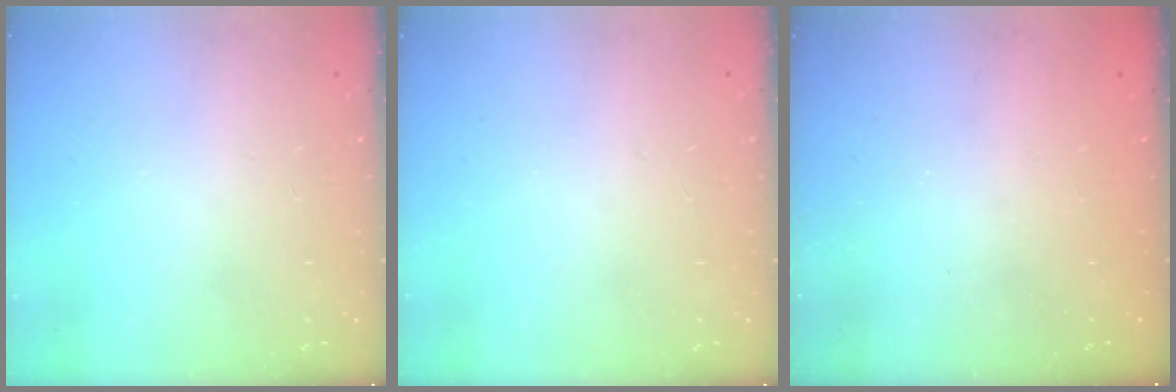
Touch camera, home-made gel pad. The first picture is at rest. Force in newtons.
{"total": 0.0}
{"total": 2.5, "press": 2.4, "slide": 0.7}